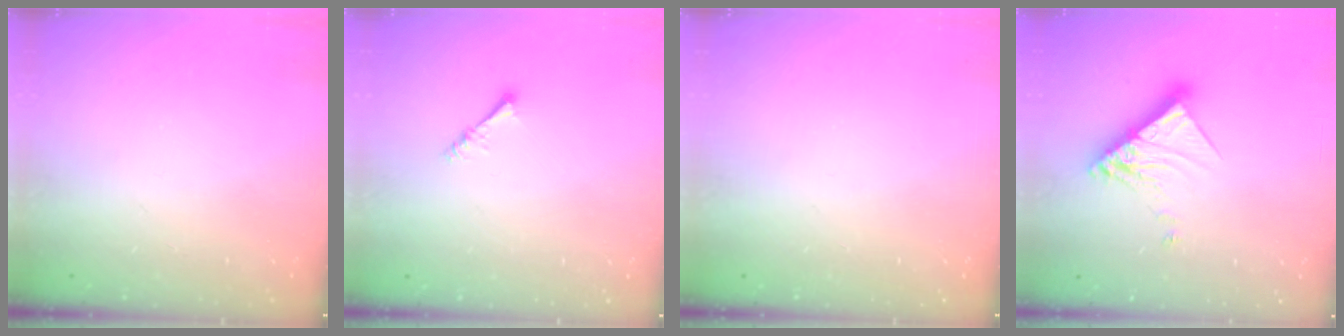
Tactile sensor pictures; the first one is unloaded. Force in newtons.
{"total": 1.6, "press": 1.5, "slide": 0.3}
{"total": 0.0}
{"total": 12.3, "press": 12.3, "slide": 0.9}